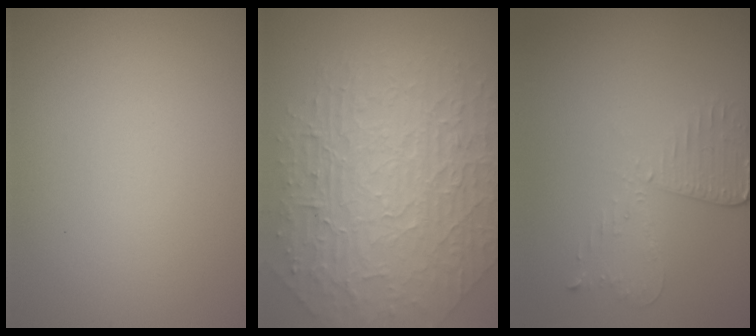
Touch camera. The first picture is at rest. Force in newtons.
{"total": 10.2, "press": 6.6, "slide": 7.7}
{"total": 2.6, "press": 2.3, "slide": 1.3}